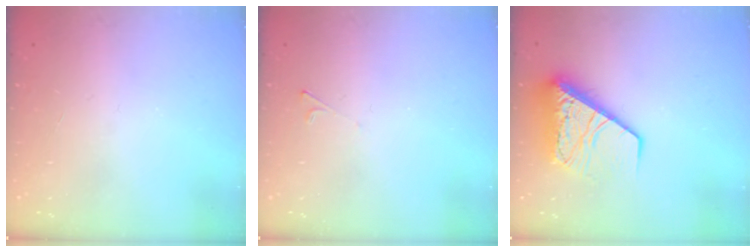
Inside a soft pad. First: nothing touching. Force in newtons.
{"total": 1.9, "press": 1.9, "slide": 0.4}
{"total": 14.5, "press": 14.4, "slide": 1.8}